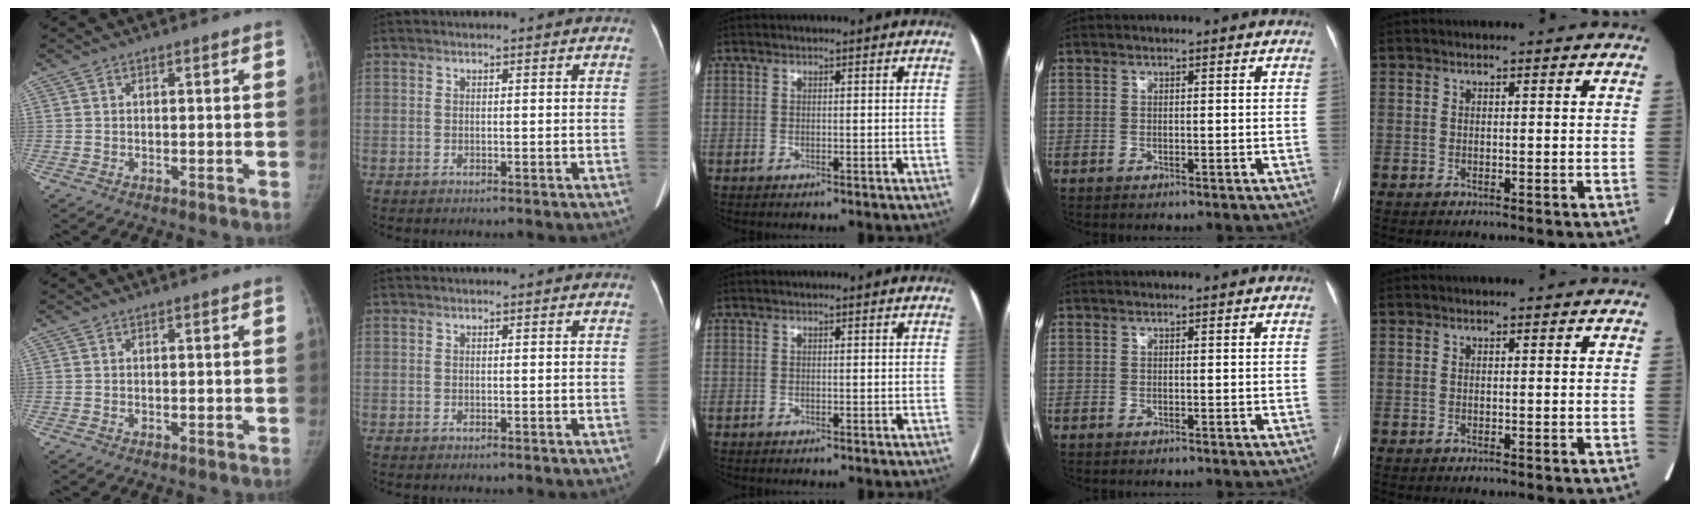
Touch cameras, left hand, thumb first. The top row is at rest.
{}